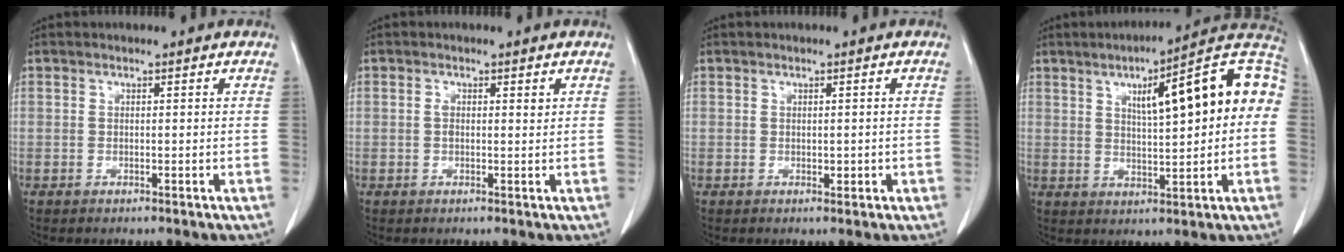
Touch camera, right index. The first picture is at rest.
{"total": 1.8, "force": [0.5, 0.8, 1.5], "torque": [-0.029, 0.004, 0.008]}
{"total": 1.1, "force": [-0.2, 0.6, 0.9], "torque": [-0.011, 0.000, 0.000]}
{"total": 16.7, "force": [3.5, 3.0, 16.0], "torque": [-0.225, 0.040, 0.045]}